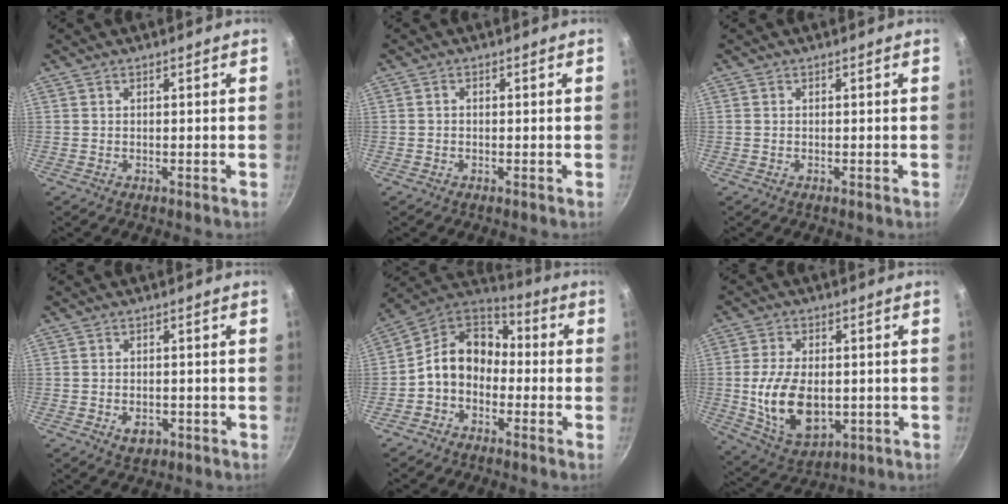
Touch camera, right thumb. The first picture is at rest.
{"total": 0.7, "force": [-0.1, 0.6, 0.4], "torque": [-0.008, 0.005, -0.002]}
{"total": 0.0}
{"total": 3.4, "force": [-1.3, 2.3, 2.2], "torque": [-0.029, 0.008, -0.012]}
{"total": 12.1, "force": [-2.3, 9.3, 7.4], "torque": [-0.097, 0.054, -0.067]}
{"total": 14.4, "force": [-1.1, 8.9, 11.3], "torque": [-0.193, -0.007, -0.003]}